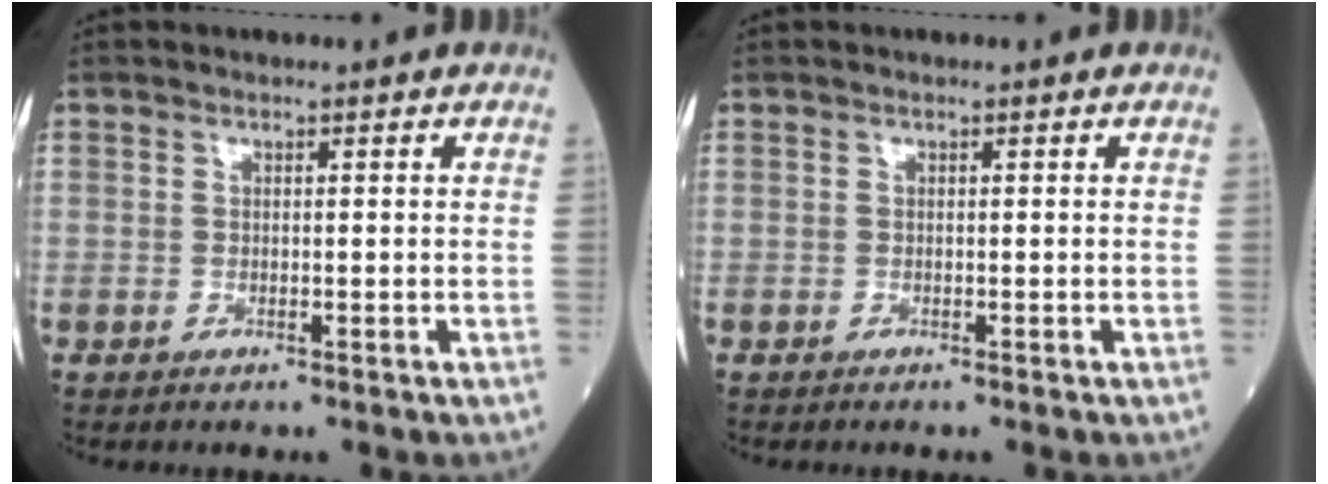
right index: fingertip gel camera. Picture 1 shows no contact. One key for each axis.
{"total": 0.0}